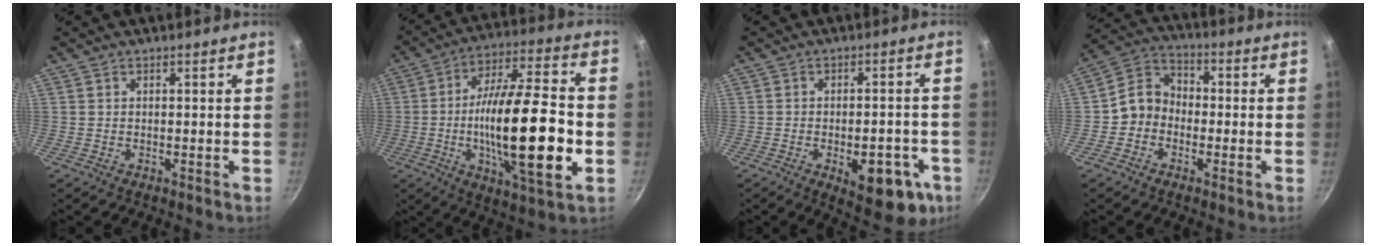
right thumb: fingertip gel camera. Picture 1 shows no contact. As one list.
[{"total": 23.7, "force": [-3.9, 7.0, 22.3], "torque": [-0.365, 0.023, -0.067]}, {"total": 13.6, "force": [-4.9, 6.5, 10.9], "torque": [-0.102, 0.012, -0.054]}, {"total": 7.4, "force": [-1.7, 6.3, 3.4], "torque": [-0.033, 0.030, -0.052]}]